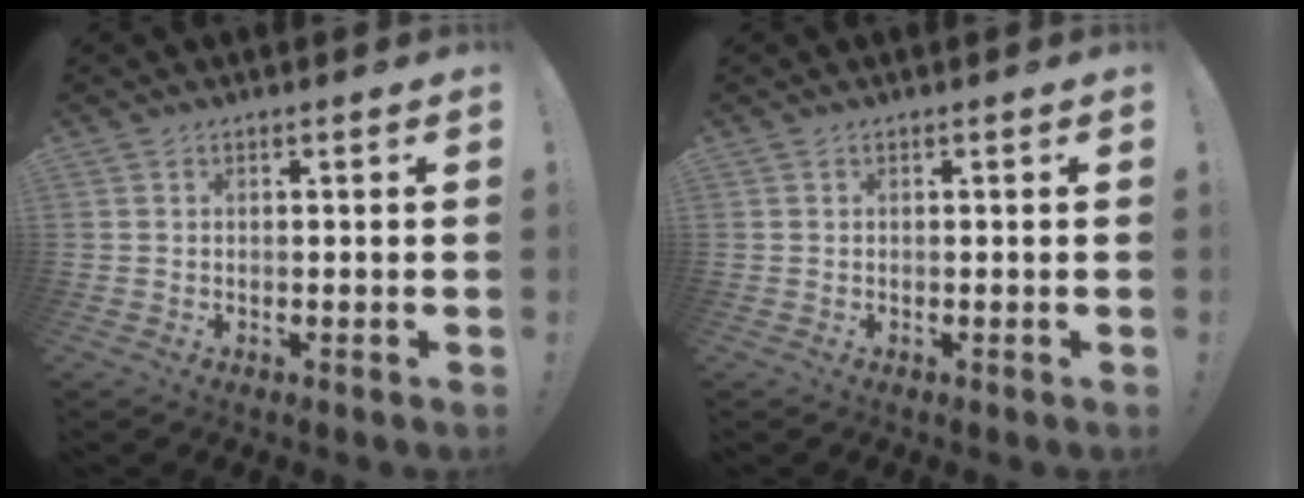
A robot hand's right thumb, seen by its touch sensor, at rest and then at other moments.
{"total": 0.0}